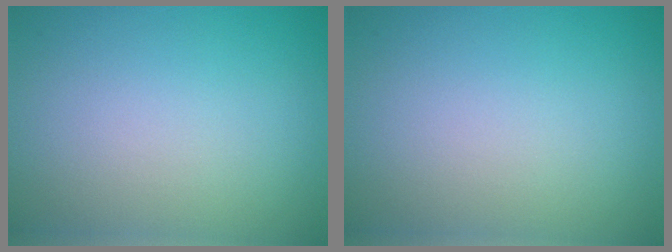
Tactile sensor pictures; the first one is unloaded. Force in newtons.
{"total": 0.0}